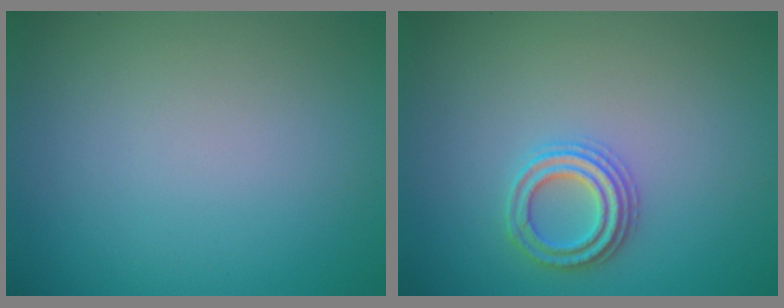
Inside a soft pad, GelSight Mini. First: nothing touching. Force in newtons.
{"total": 2.5, "press": 2.4, "slide": 0.4}